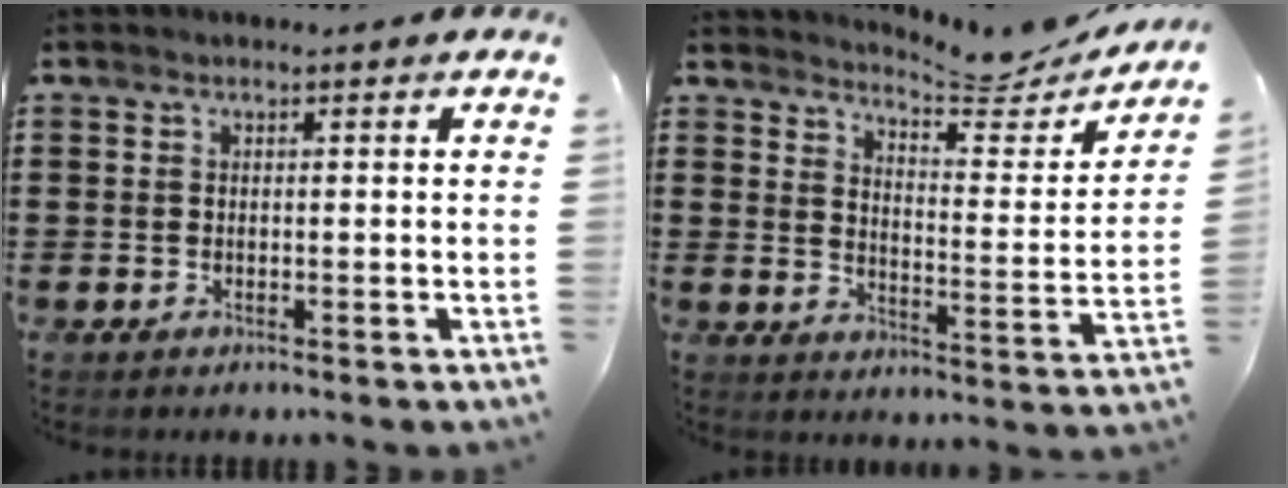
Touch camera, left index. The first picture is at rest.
{"total": 5.4, "force": [5.1, 0.5, 1.5], "torque": [-0.041, -0.043, 0.082]}